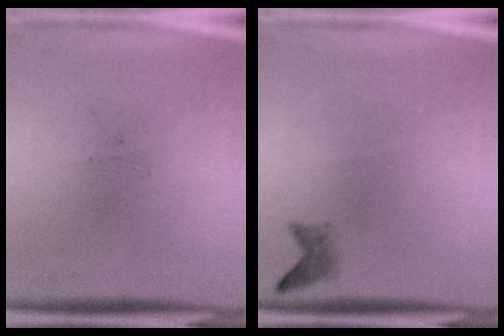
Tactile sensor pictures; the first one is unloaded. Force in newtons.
{"total": 1.3}